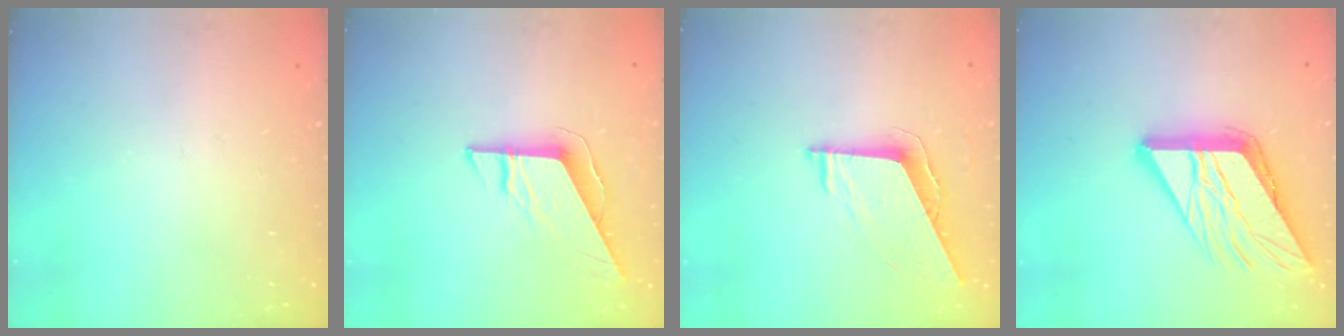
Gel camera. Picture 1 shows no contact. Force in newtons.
{"total": 9.0, "press": 9.0, "slide": 0.4}
{"total": 7.5, "press": 7.5, "slide": 0.1}
{"total": 17.6, "press": 17.4, "slide": 2.1}